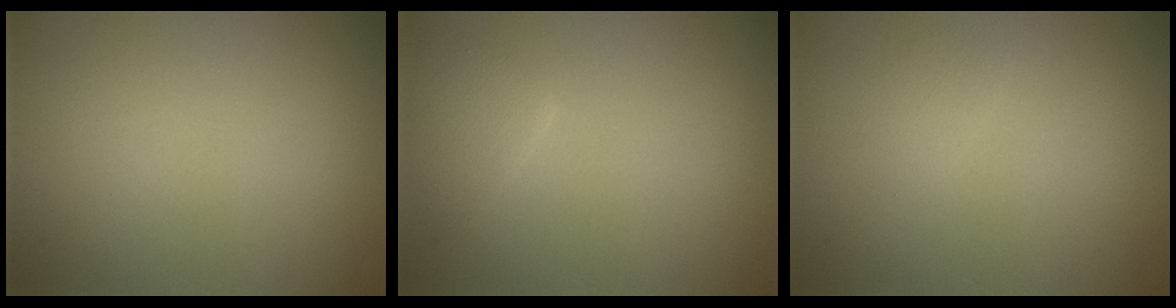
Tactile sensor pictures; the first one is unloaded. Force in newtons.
{"total": 1.8, "press": 1.8, "slide": 0.2}
{"total": 0.8, "press": 0.8, "slide": 0.0}